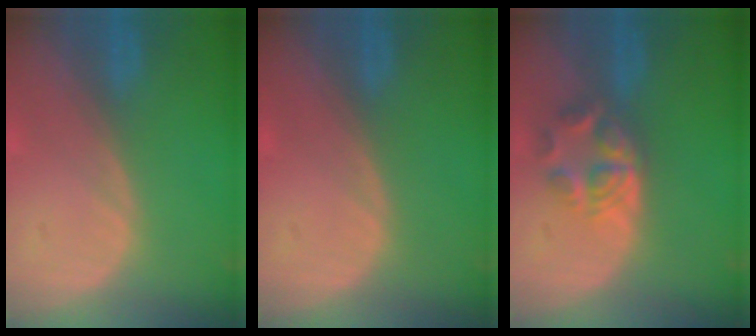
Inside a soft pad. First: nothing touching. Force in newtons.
{"total": 0.5, "press": 0.0, "slide": 0.5}
{"total": 5.9, "press": 5.0, "slide": 3.2}